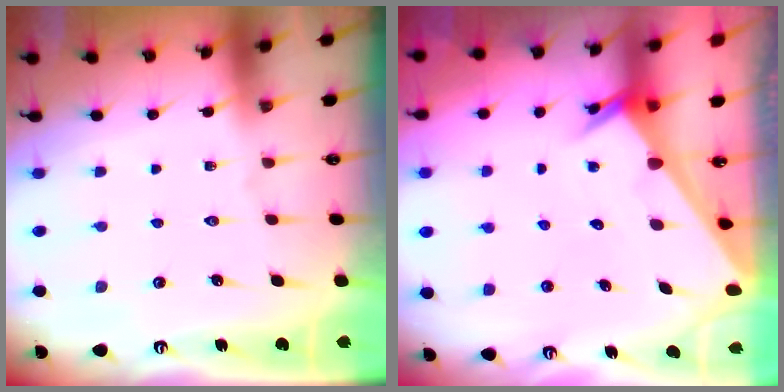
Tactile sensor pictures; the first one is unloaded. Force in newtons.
{"total": 2.2, "press": 2.2, "slide": 0.1}